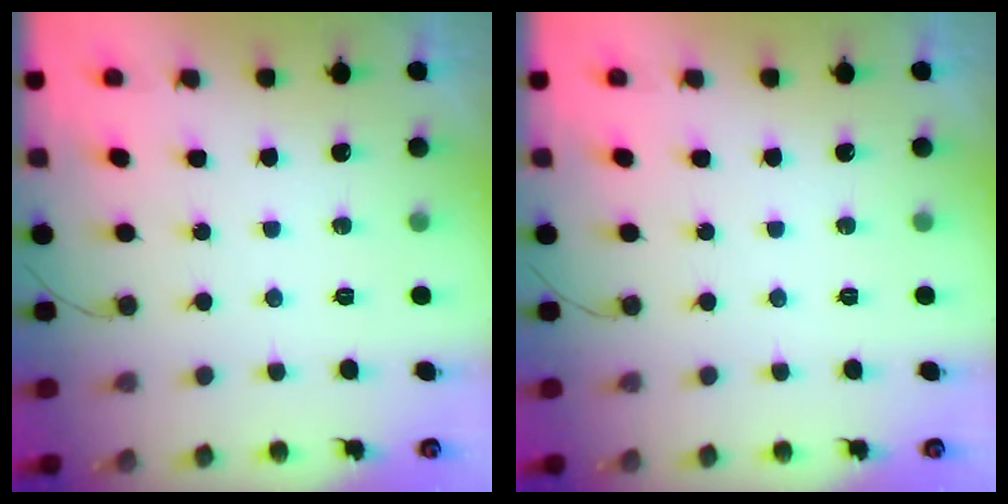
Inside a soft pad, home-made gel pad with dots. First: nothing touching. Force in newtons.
{"total": 0.0}